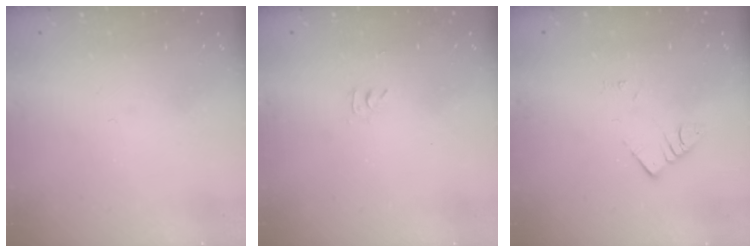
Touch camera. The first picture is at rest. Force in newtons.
{"total": 2.8, "press": 2.8, "slide": 0.4}
{"total": 3.5, "press": 3.5, "slide": 0.2}